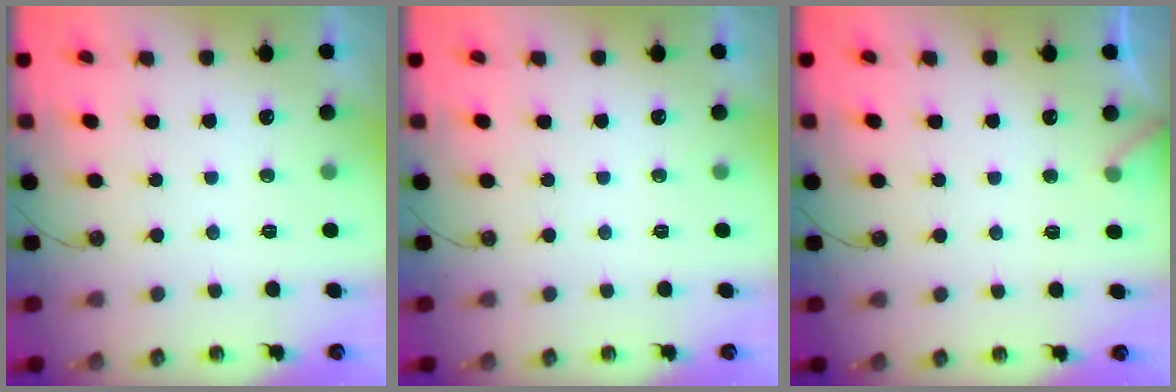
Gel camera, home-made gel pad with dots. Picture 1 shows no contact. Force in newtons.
{"total": 0.0}
{"total": 5.2, "press": 5.2, "slide": 0.3}